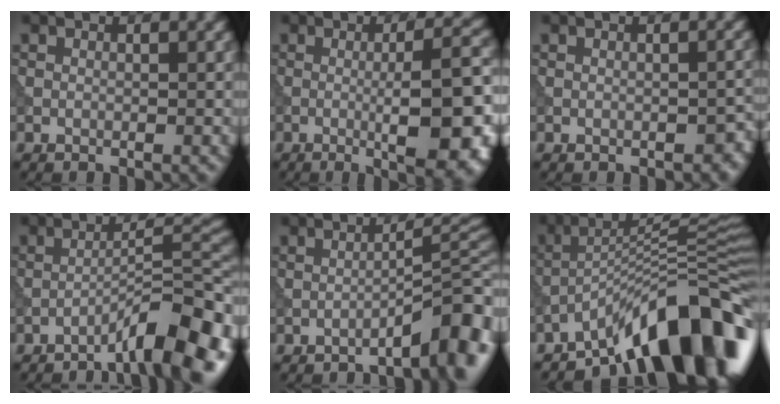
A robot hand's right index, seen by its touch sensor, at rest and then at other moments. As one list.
[{"total": 9.6, "force": [-1.5, 2.2, 9.3], "torque": [-0.113, 0.003, -0.019]}, {"total": 1.5, "force": [-0.5, 0.9, 1.0], "torque": [-0.018, -0.005, -0.005]}, {"total": 9.1, "force": [-5.5, 1.7, 7.1], "torque": [-0.100, 0.019, -0.088]}, {"total": 6.3, "force": [-4.0, 1.0, 4.9], "torque": [-0.059, 0.024, -0.060]}, {"total": 12.6, "force": [-8.3, 3.0, 9.1], "torque": [-0.111, 0.029, -0.145]}]